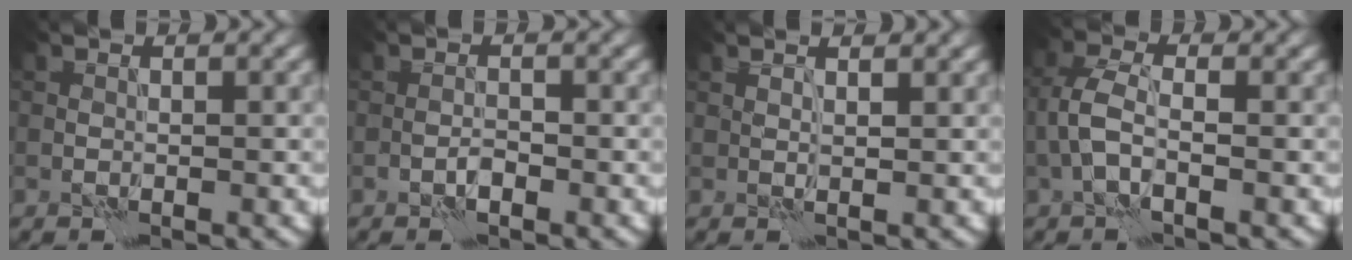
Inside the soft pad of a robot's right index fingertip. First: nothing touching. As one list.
[{"total": 1.1, "force": [-0.7, 0.4, 0.8], "torque": [-0.015, 0.004, -0.015]}, {"total": 2.1, "force": [1.6, 0.7, 1.3], "torque": [-0.012, 0.003, 0.003]}, {"total": 3.2, "force": [-0.9, 1.4, 2.7], "torque": [-0.064, 0.008, -0.026]}]